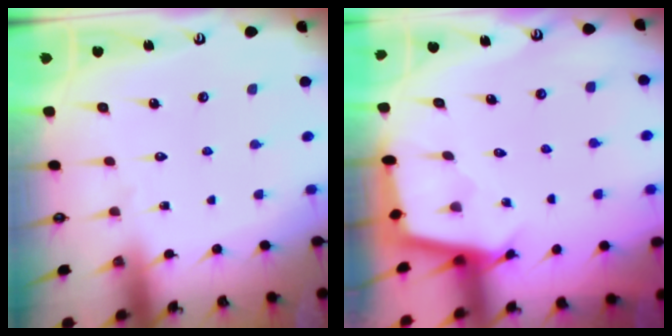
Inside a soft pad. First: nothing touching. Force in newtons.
{"total": 2.5, "press": 2.5, "slide": 0.2}